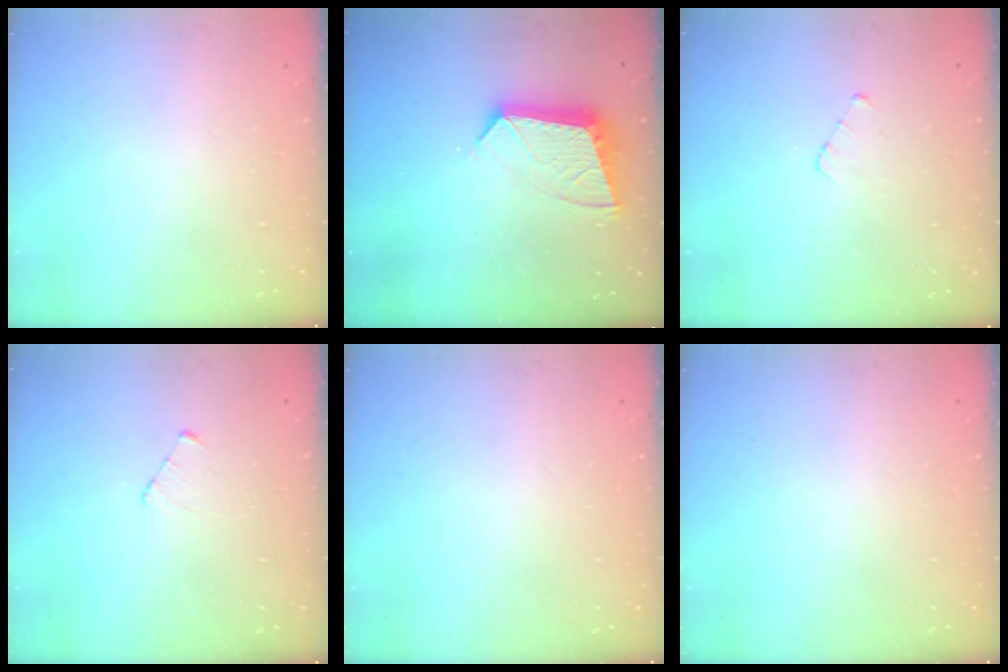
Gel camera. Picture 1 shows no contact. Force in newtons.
{"total": 12.1, "press": 12.1, "slide": 1.0}
{"total": 2.7, "press": 2.7, "slide": 0.3}
{"total": 2.9, "press": 2.8, "slide": 0.3}
{"total": 0.0}
{"total": 0.0}